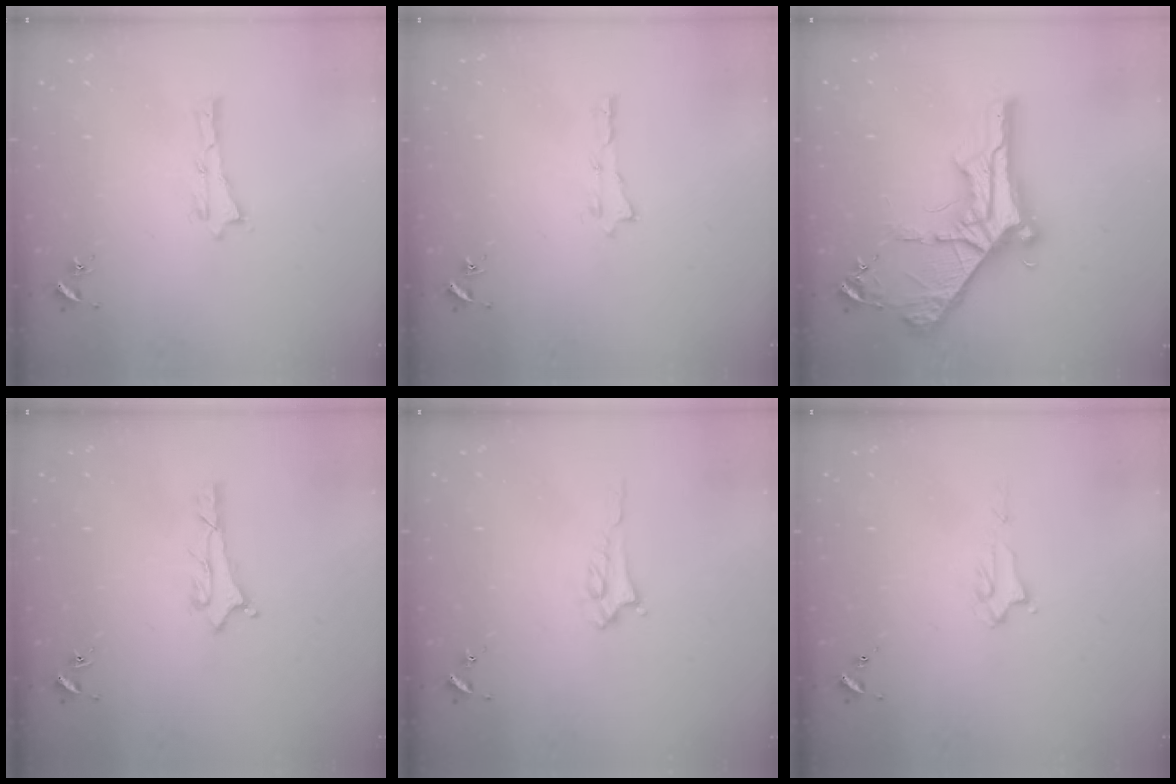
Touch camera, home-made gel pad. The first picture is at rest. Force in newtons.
{"total": 0.0}
{"total": 10.4, "press": 10.3, "slide": 1.3}
{"total": 0.7, "press": 0.7, "slide": 0.2}
{"total": 2.2, "press": 2.2, "slide": 0.3}
{"total": 2.2, "press": 2.2, "slide": 0.4}